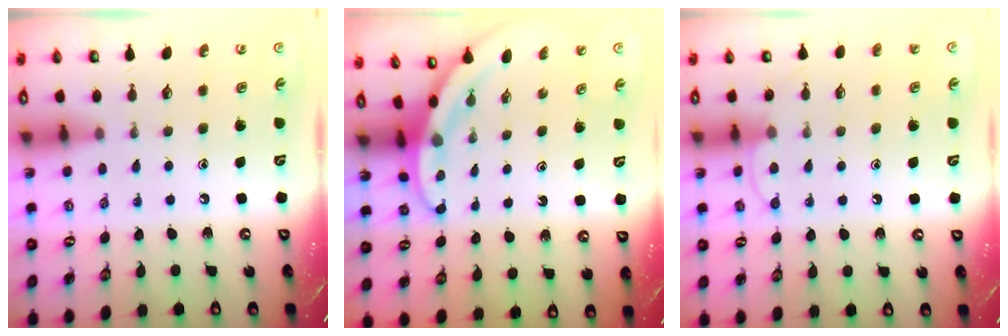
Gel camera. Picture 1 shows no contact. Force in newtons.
{"total": 3.5, "press": 3.5, "slide": 0.2}
{"total": 7.3, "press": 7.2, "slide": 0.7}